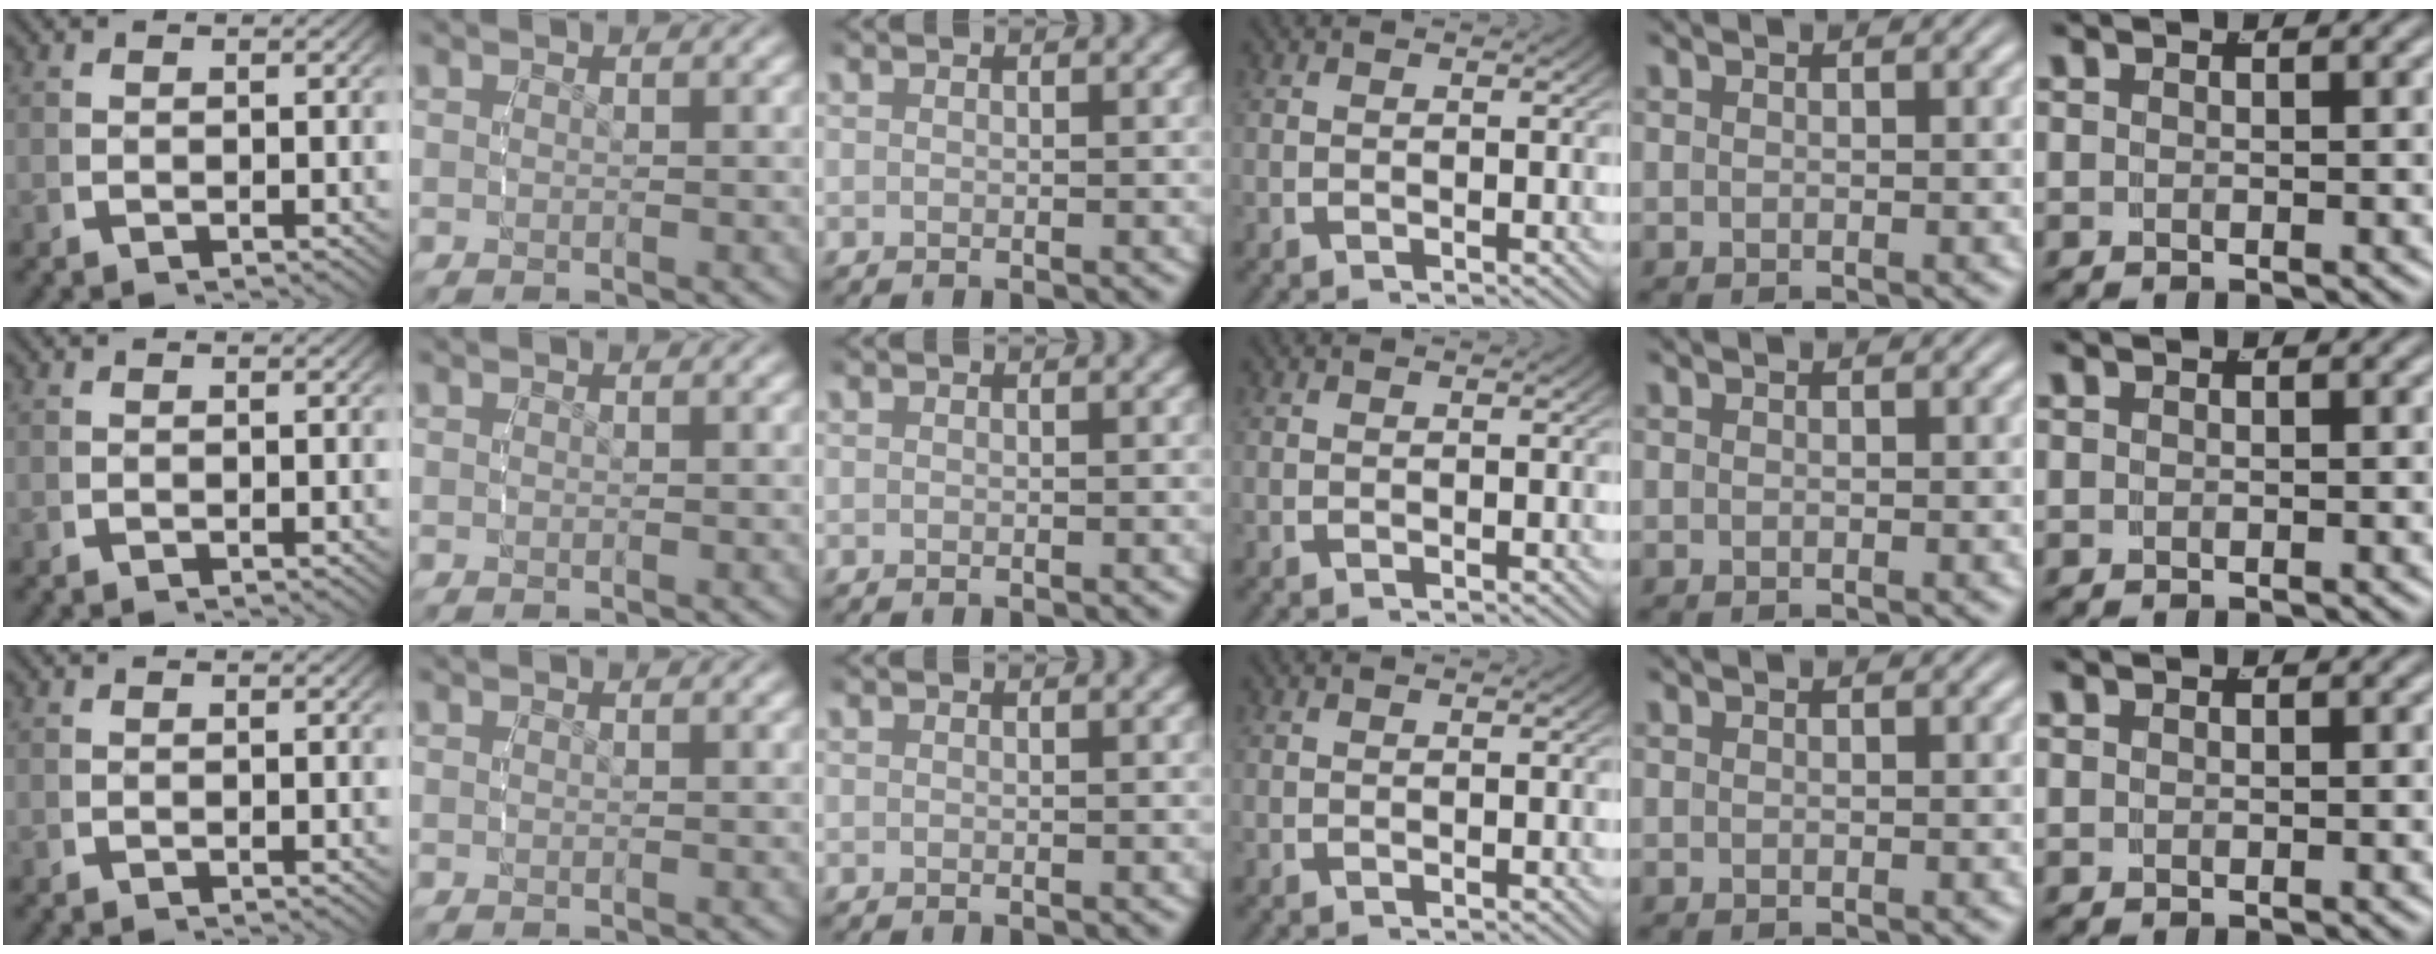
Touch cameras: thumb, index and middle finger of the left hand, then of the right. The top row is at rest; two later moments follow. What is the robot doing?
{"motion": "reach", "object": "jar lid"}